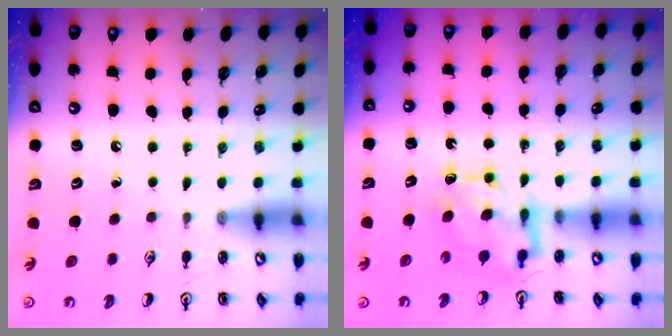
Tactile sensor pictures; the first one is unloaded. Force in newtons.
{"total": 7.7, "press": 7.6, "slide": 0.7}